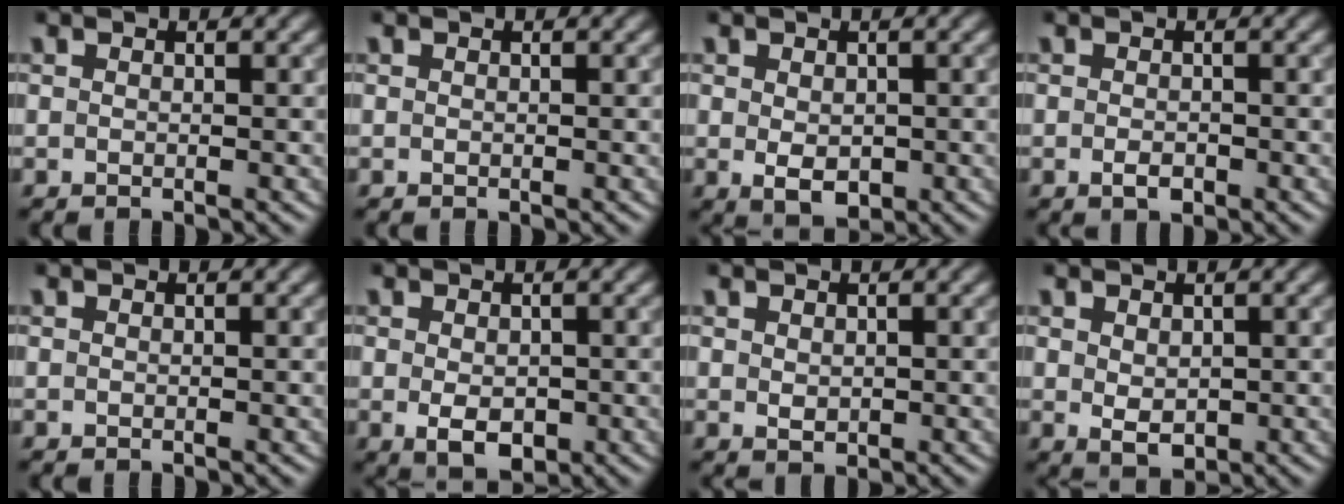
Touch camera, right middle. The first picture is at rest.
{"total": 0.0}
{"total": 2.6, "force": [-0.3, 1.7, 1.9], "torque": [-0.030, -0.007, 0.003]}
{"total": 1.3, "force": [-0.6, 0.7, 1.0], "torque": [-0.018, -0.002, -0.010]}
{"total": 0.0}
{"total": 3.2, "force": [-0.6, 2.0, 2.4], "torque": [-0.043, -0.010, -0.006]}
{"total": 0.9, "force": [0.3, 0.7, 0.5], "torque": [-0.009, -0.004, 0.010]}
{"total": 1.9, "force": [0.3, 1.3, 1.3], "torque": [-0.024, -0.006, 0.013]}